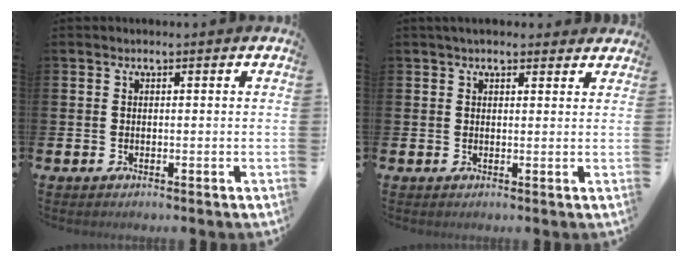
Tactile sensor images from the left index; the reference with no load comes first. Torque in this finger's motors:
{"motor_torque": [0.52, -1.62, -0.06, 0.04]}